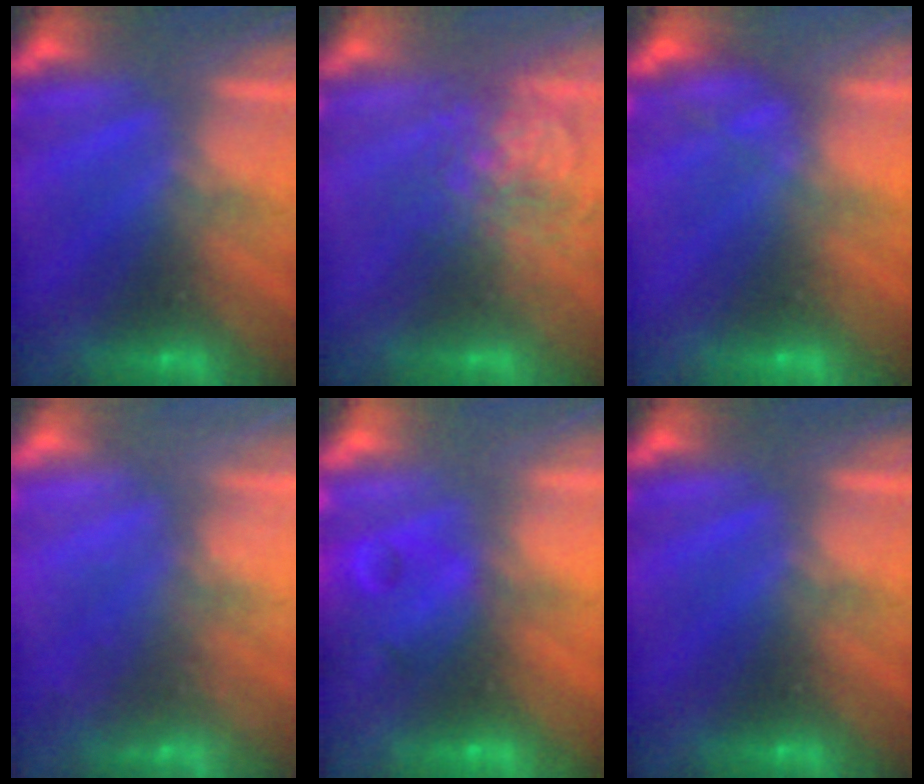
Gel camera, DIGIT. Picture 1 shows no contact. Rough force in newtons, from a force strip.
{"total": 3.8}
{"total": 1.7}
{"total": 2.4}
{"total": 7.4}
{"total": 0.0}